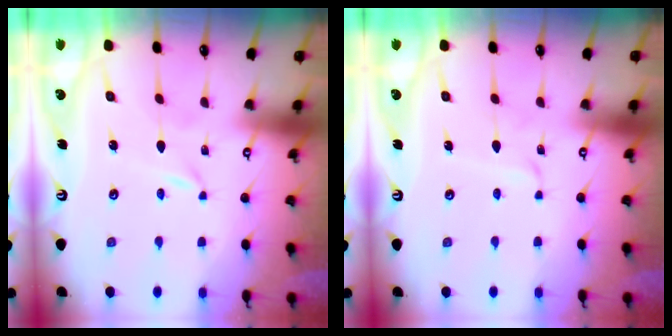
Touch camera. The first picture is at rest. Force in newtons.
{"total": 4.0, "press": 4.0, "slide": 0.3}